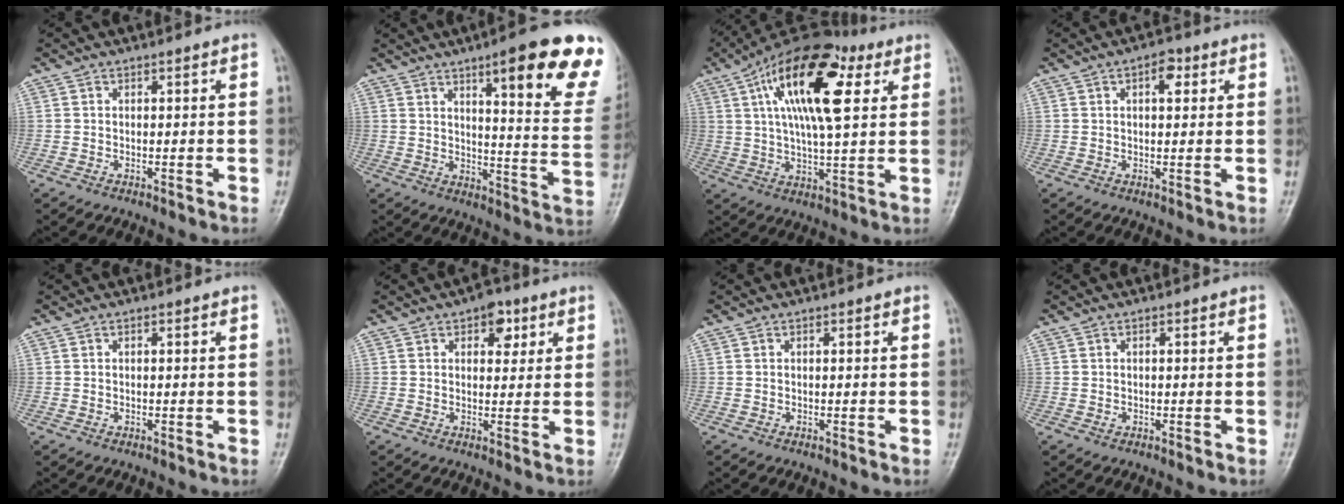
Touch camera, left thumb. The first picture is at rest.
{"total": 20.5, "force": [11.8, 3.6, 16.4], "torque": [-0.188, -0.054, 0.151]}
{"total": 20.6, "force": [7.3, 8.0, 17.5], "torque": [-0.284, 0.002, 0.112]}
{"total": 3.8, "force": [1.5, 1.9, 2.9], "torque": [-0.031, 0.000, 0.016]}
{"total": 0.0}
{"total": 5.3, "force": [2.6, 3.2, 3.3], "torque": [-0.016, -0.005, 0.027]}
{"total": 0.0}
{"total": 0.7, "force": [-0.1, 0.6, 0.3], "torque": [-0.001, 0.001, -0.002]}